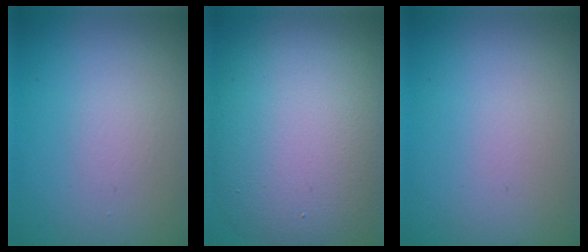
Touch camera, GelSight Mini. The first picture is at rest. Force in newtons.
{"total": 12.9, "press": 12.8, "slide": 1.2}
{"total": 0.0}